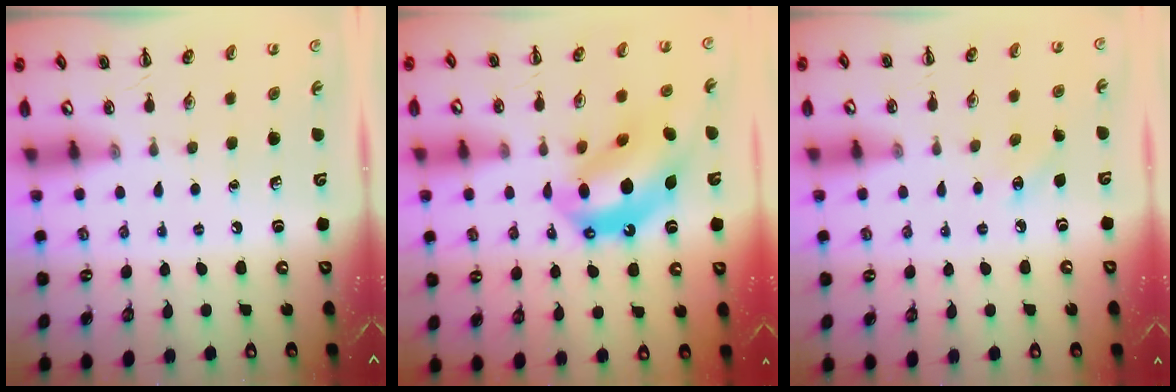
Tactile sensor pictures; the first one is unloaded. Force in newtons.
{"total": 14.2, "press": 13.7, "slide": 4.0}
{"total": 3.9, "press": 3.7, "slide": 0.9}